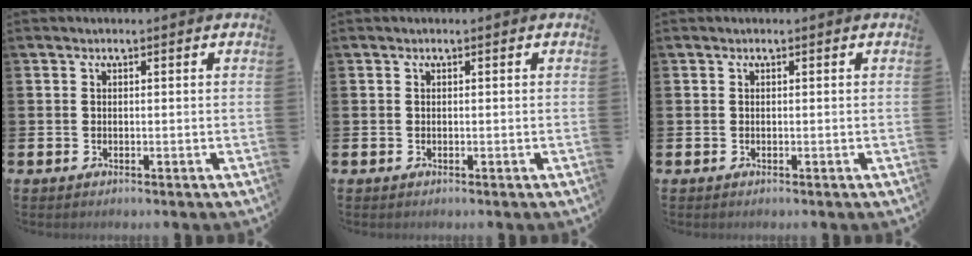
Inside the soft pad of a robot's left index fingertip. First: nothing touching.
{"total": 0.0}
{"total": 0.0}